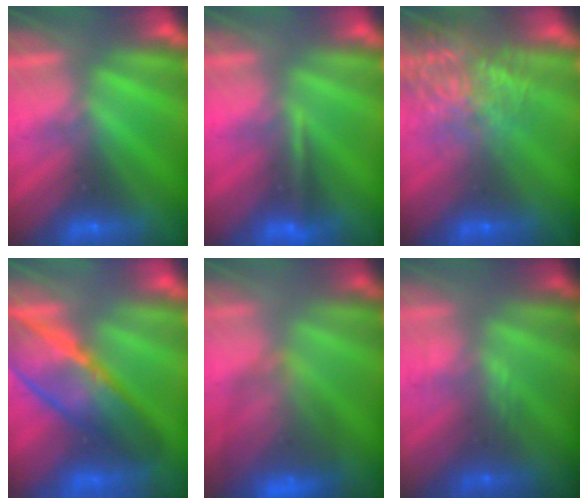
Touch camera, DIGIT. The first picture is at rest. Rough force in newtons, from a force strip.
{"total": 1.1}
{"total": 7.2}
{"total": 7.3}
{"total": 9.4}
{"total": 2.8}